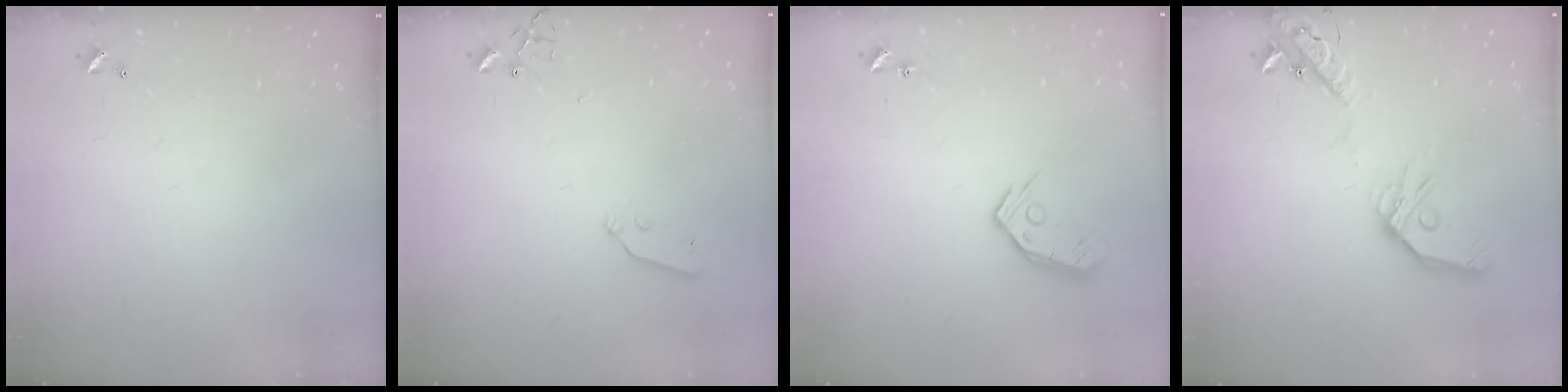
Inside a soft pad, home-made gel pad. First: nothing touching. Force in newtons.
{"total": 3.3, "press": 3.3, "slide": 0.4}
{"total": 9.9, "press": 9.9, "slide": 0.8}
{"total": 18.2, "press": 18.0, "slide": 3.2}